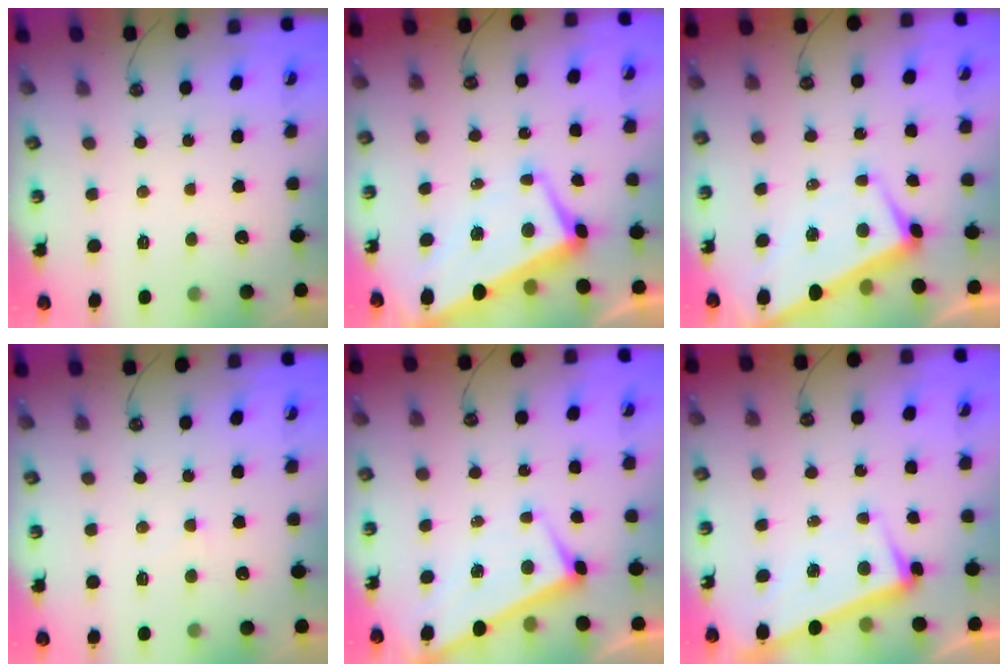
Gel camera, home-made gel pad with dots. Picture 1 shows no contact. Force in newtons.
{"total": 1.7, "press": 1.1, "slide": 1.3}
{"total": 1.6, "press": 1.4, "slide": 0.8}
{"total": 5.4, "press": 5.3, "slide": 0.7}
{"total": 1.7, "press": 1.7, "slide": 0.1}
{"total": 3.4, "press": 3.2, "slide": 1.1}